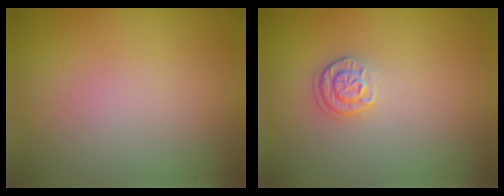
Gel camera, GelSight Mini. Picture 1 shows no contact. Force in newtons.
{"total": 1.7, "press": 1.6, "slide": 0.4}